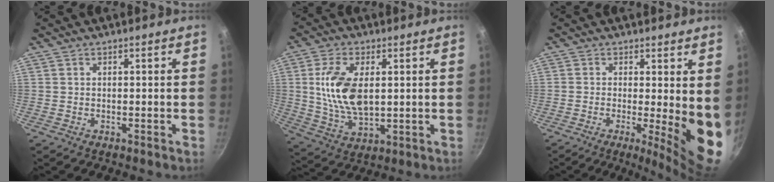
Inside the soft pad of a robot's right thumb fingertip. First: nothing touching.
{"total": 12.9, "force": [2.0, 7.0, 10.7], "torque": [-0.196, -0.009, 0.042]}
{"total": 10.1, "force": [-0.5, 2.4, 9.8], "torque": [-0.120, -0.023, -0.004]}